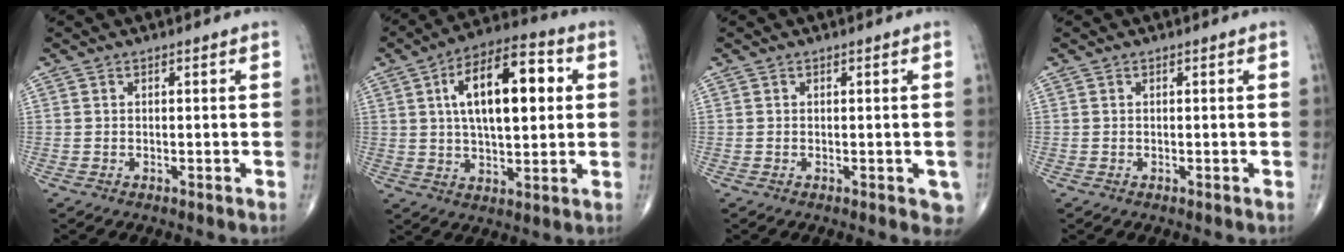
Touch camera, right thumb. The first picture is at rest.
{"total": 17.2, "force": [3.7, 7.8, 14.8], "torque": [-0.222, 0.013, 0.054]}
{"total": 2.8, "force": [-0.8, 1.5, 2.2], "torque": [-0.003, 0.000, -0.011]}
{"total": 0.0}